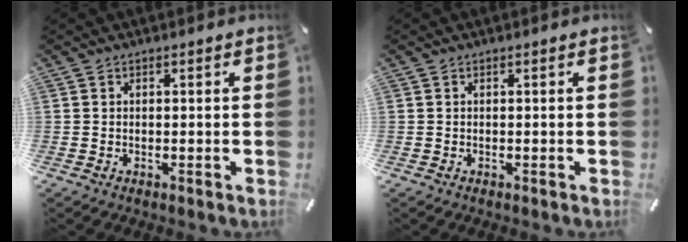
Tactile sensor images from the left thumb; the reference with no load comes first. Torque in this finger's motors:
{"motor_torque": [0.00, 0.00, 0.00, 0.00, 0.00]}